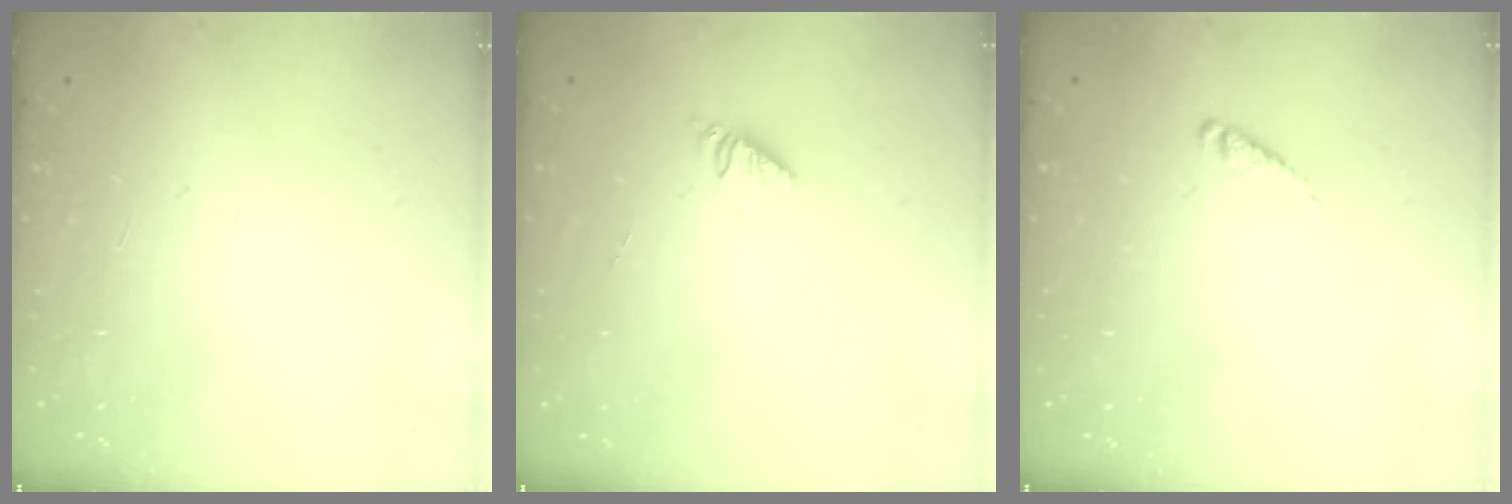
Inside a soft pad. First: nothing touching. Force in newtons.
{"total": 1.1, "press": 1.0, "slide": 0.3}
{"total": 2.1, "press": 2.1, "slide": 0.4}